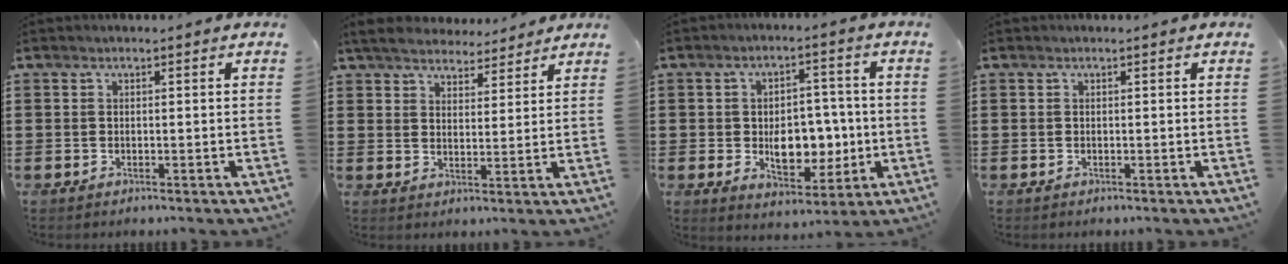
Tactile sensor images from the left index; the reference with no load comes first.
{"total": 5.0, "force": [4.7, 1.2, 1.1], "torque": [-0.041, -0.015, 0.085]}
{"total": 8.5, "force": [-1.0, 5.5, 6.3], "torque": [-0.086, 0.004, -0.019]}
{"total": 0.0}